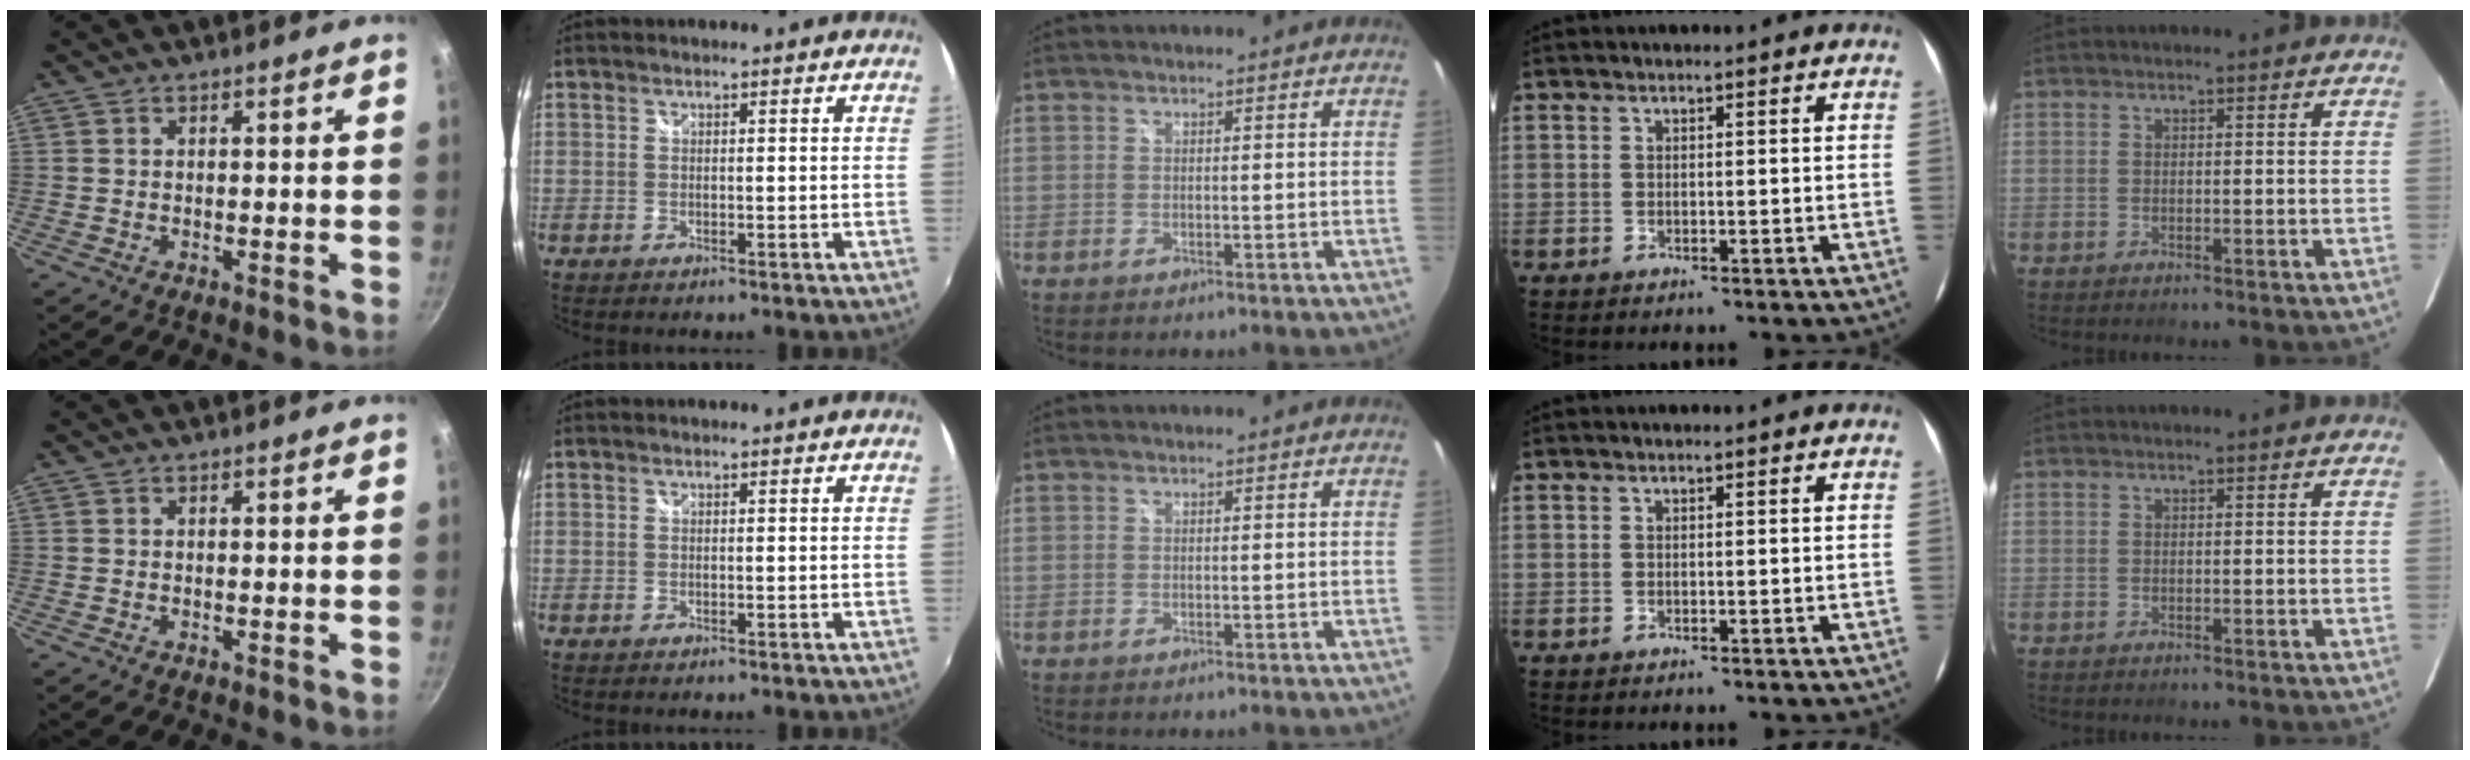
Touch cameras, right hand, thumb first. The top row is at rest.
{}